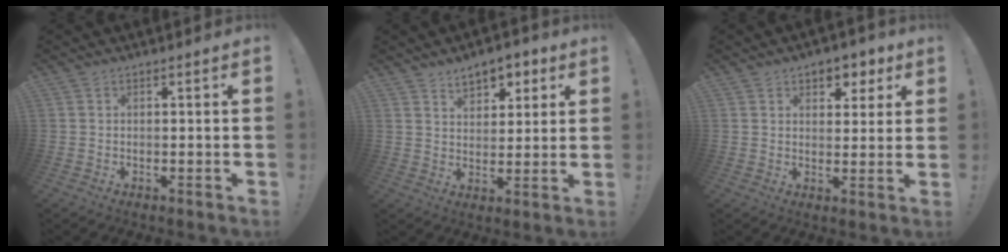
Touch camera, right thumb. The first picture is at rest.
{"total": 7.9, "force": [4.9, 4.9, 3.8], "torque": [-0.047, -0.022, 0.089]}
{"total": 6.2, "force": [3.4, 4.5, 2.5], "torque": [-0.024, -0.018, 0.059]}